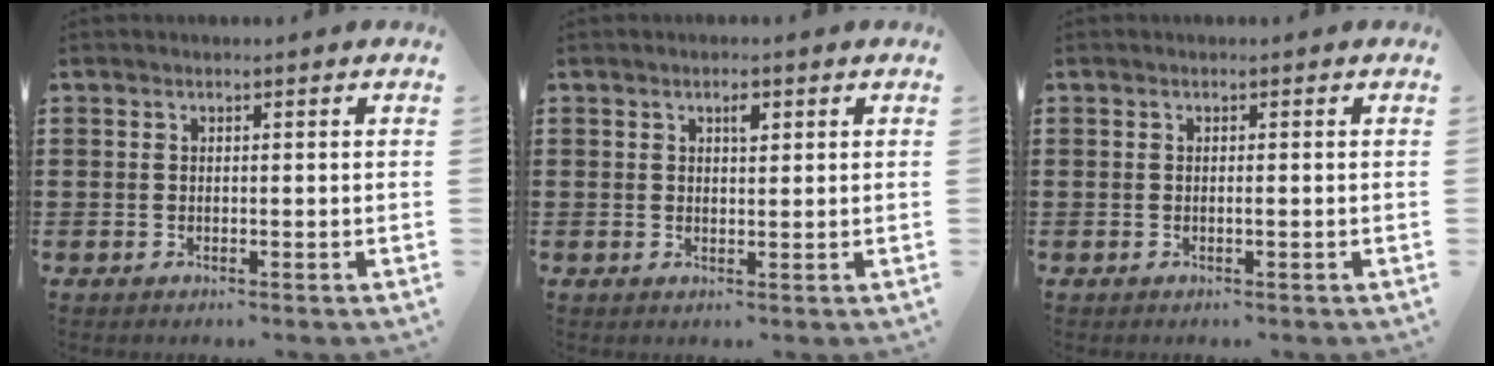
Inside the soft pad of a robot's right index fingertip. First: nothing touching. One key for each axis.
{"total": 1.8, "fx": 0.8, "fy": 0.7, "fz": 1.5, "tx": -0.023, "ty": 0.003, "tz": 0.011}
{"total": 0.5, "fx": -0.1, "fy": -0.1, "fz": 0.5, "tx": -0.008, "ty": -0.003, "tz": -0.002}